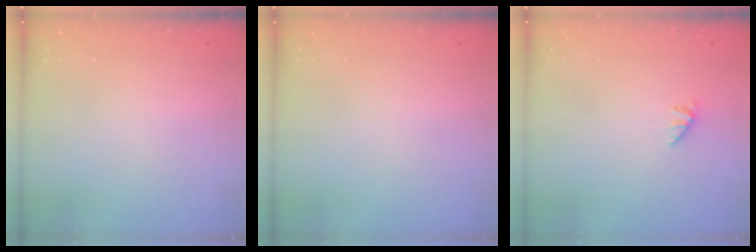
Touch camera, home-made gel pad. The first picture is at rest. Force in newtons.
{"total": 0.0}
{"total": 0.0}